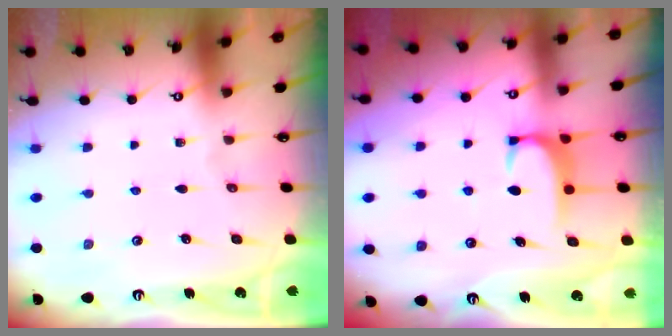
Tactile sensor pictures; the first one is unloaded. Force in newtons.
{"total": 1.8, "press": 1.7, "slide": 0.5}